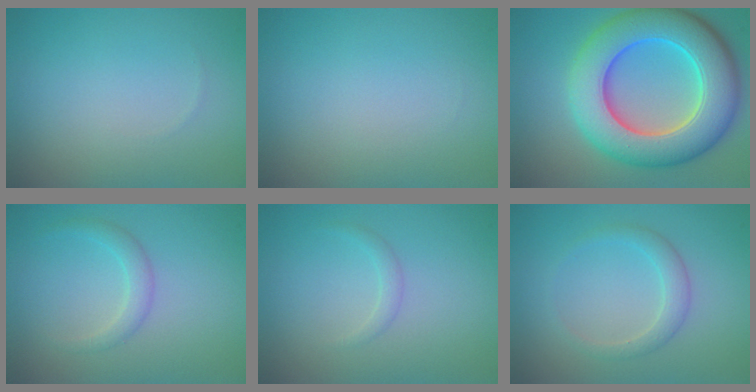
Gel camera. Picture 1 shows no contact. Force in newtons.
{"total": 0.0}
{"total": 11.3, "press": 11.3, "slide": 0.4}
{"total": 1.6, "press": 1.6, "slide": 0.0}
{"total": 0.8, "press": 0.8, "slide": 0.0}
{"total": 1.9, "press": 1.9, "slide": 0.1}